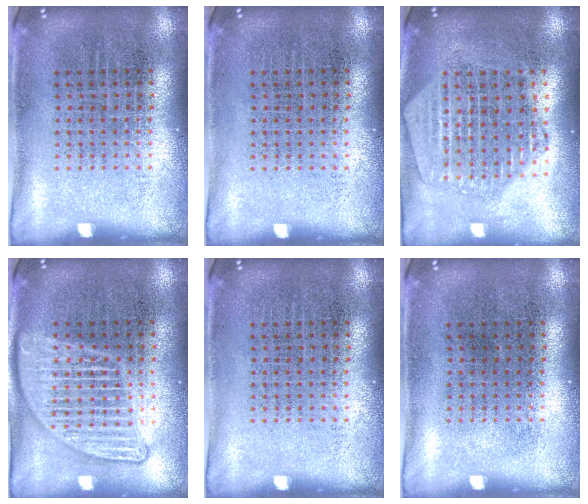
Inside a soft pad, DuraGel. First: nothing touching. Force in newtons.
{"total": 0.0}
{"total": 2.0, "press": 1.9, "slide": 0.8}
{"total": 2.8, "press": 2.8, "slide": 0.3}
{"total": 0.0}
{"total": 0.0}